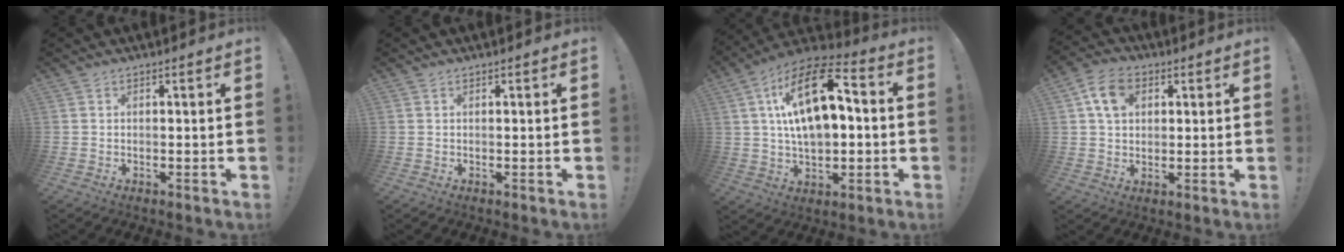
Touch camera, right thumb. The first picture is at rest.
{"total": 0.0}
{"total": 19.5, "force": [3.9, 10.5, 16.0], "torque": [-0.274, -0.009, 0.064]}
{"total": 9.6, "force": [3.6, 7.2, 5.3], "torque": [-0.078, 0.001, 0.070]}